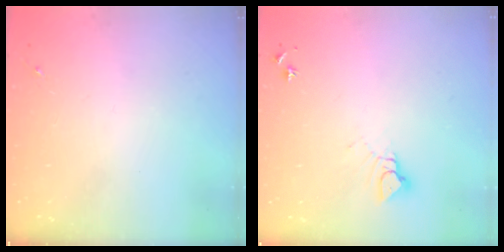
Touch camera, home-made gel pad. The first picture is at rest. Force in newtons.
{"total": 4.7, "press": 4.7, "slide": 0.3}